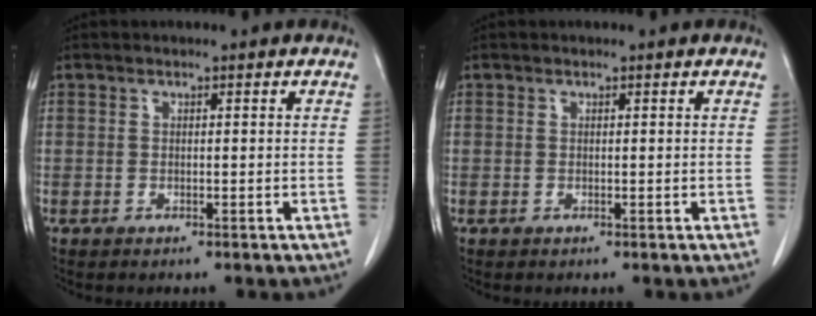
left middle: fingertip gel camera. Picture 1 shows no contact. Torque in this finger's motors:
{"motor_torque": [0.07, -0.06, -0.03, -0.01]}